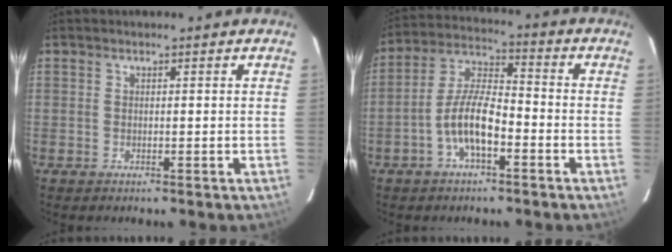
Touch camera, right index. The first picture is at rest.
{"total": 9.4, "force": [-3.9, 3.3, 7.9], "torque": [-0.169, 0.012, -0.073]}